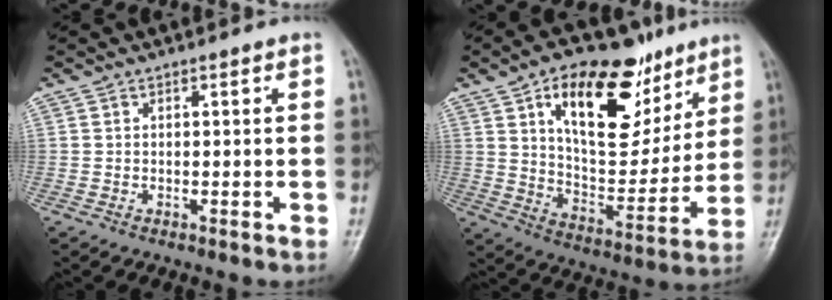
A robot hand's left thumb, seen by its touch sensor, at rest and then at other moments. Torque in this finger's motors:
{"motor_torque": [0.25, 0.62, 1.31, -1.47, 0.21]}